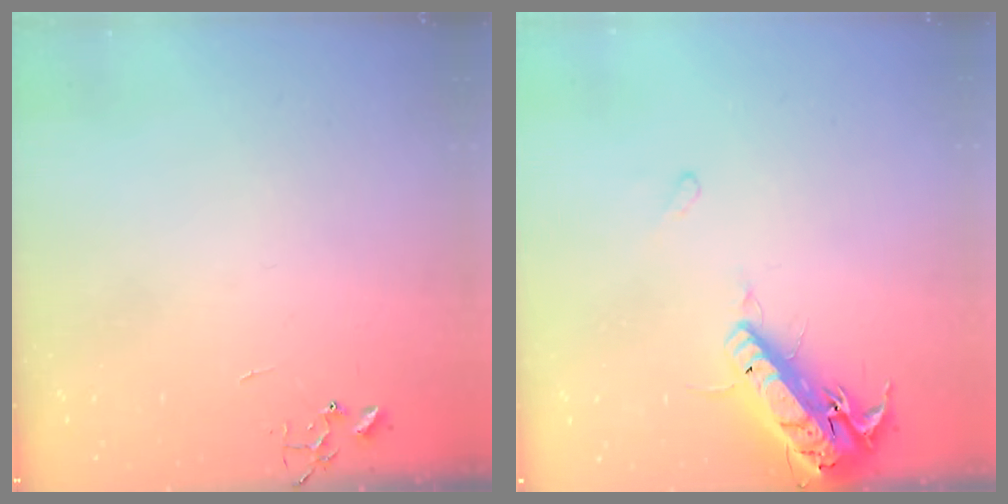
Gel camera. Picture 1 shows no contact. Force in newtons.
{"total": 17.3, "press": 16.9, "slide": 3.7}